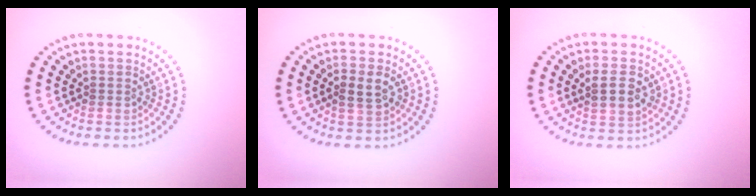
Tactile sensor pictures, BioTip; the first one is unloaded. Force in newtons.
{"total": 2.3, "press": 2.3, "slide": 0.3}
{"total": 2.8, "press": 2.8, "slide": 0.6}